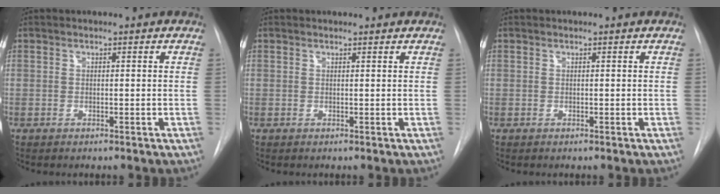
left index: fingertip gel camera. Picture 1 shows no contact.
{"total": 1.1, "force": [1.1, 0.1, 0.1], "torque": [-0.008, 0.003, 0.010]}
{"total": 0.0}